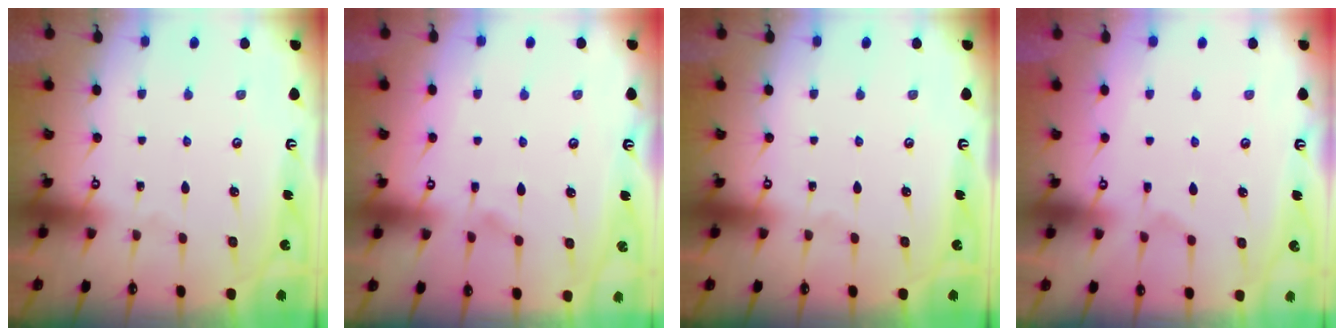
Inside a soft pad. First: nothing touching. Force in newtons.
{"total": 1.8, "press": 1.6, "slide": 1.0}
{"total": 0.0}
{"total": 5.6, "press": 5.4, "slide": 1.2}